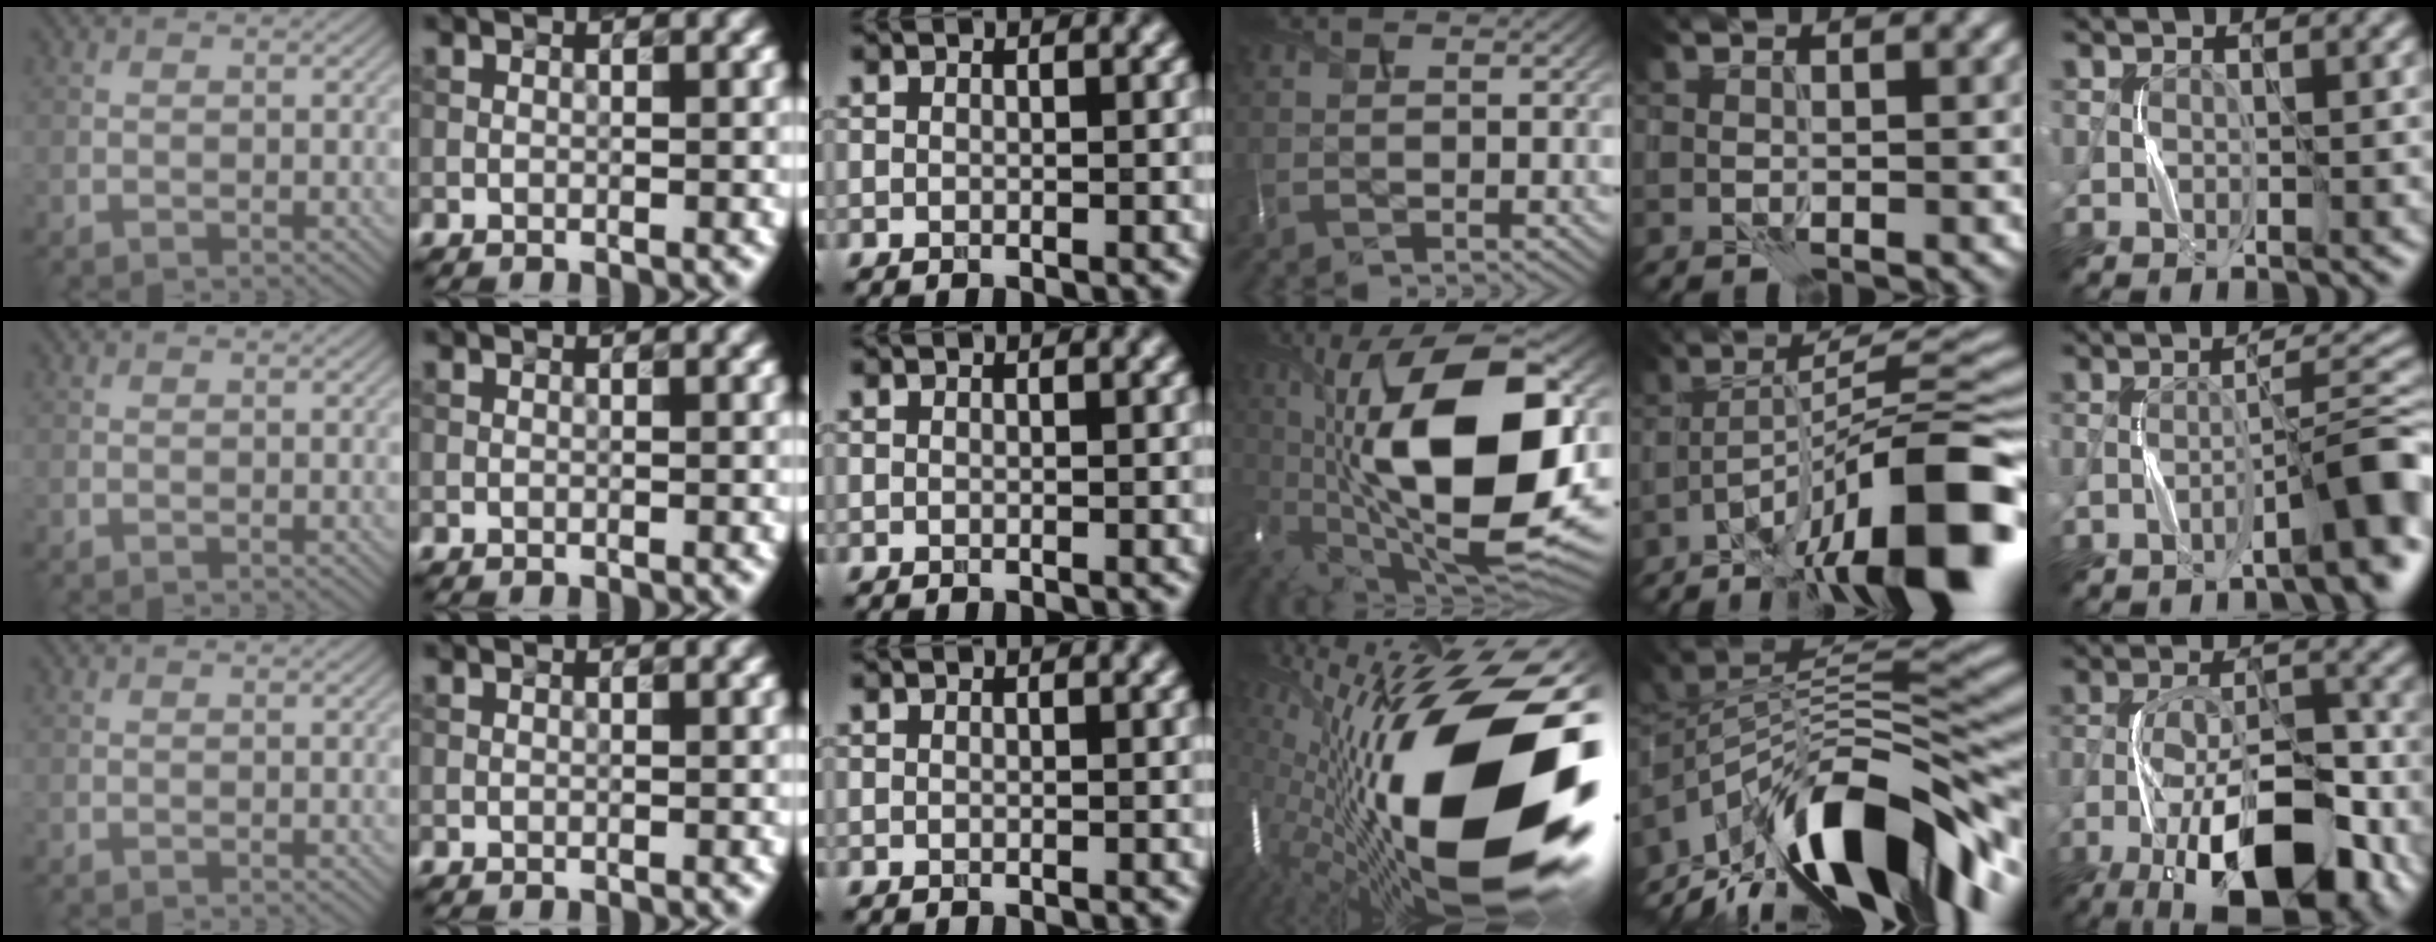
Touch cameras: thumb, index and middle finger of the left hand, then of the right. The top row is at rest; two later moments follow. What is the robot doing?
{"motion": "press", "object": "grip strengthener"}